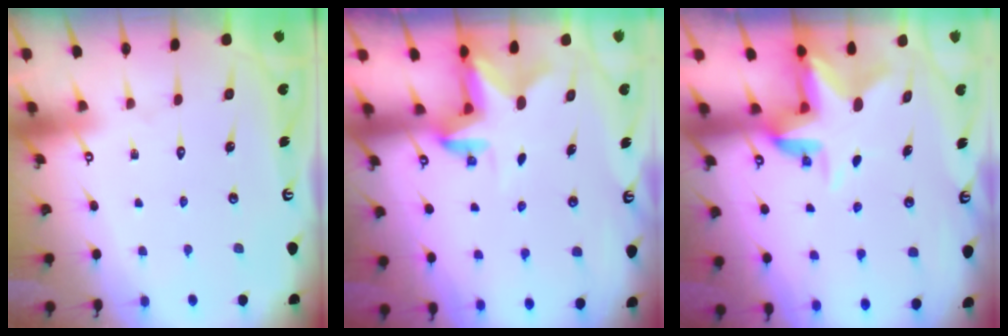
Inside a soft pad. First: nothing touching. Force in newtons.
{"total": 2.4, "press": 2.4, "slide": 0.4}
{"total": 5.1, "press": 5.1, "slide": 0.1}